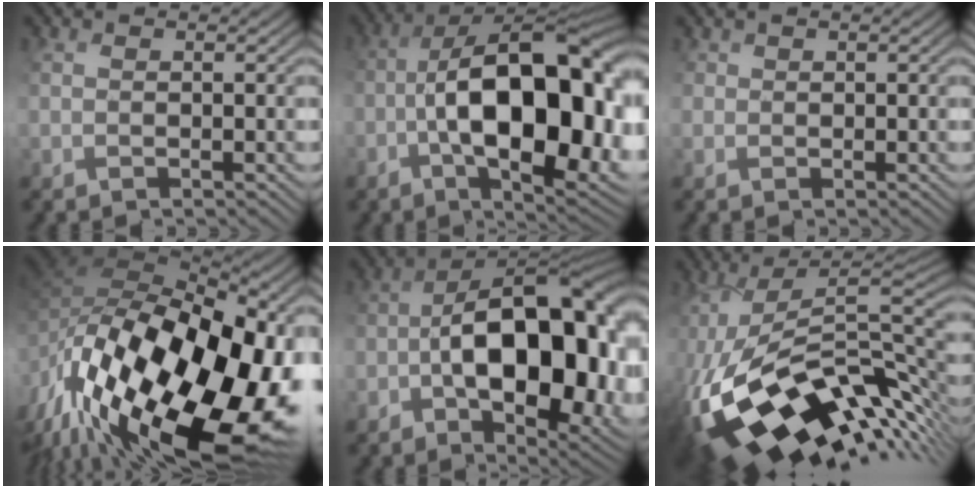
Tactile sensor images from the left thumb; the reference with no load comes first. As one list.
[{"total": 18.6, "force": [-2.6, 9.6, 15.8], "torque": [-0.230, 0.004, -0.036]}, {"total": 1.0, "force": [-0.2, 0.3, -0.9], "torque": [0.016, -0.006, 0.001]}, {"total": 21.4, "force": [-3.1, 12.6, 17.0], "torque": [-0.317, -0.022, -0.042]}, {"total": 18.4, "force": [-2.9, 10.9, 14.5], "torque": [-0.191, -0.012, -0.033]}, {"total": 17.4, "force": [-5.1, 9.6, 13.6], "torque": [-0.276, -0.030, -0.066]}]